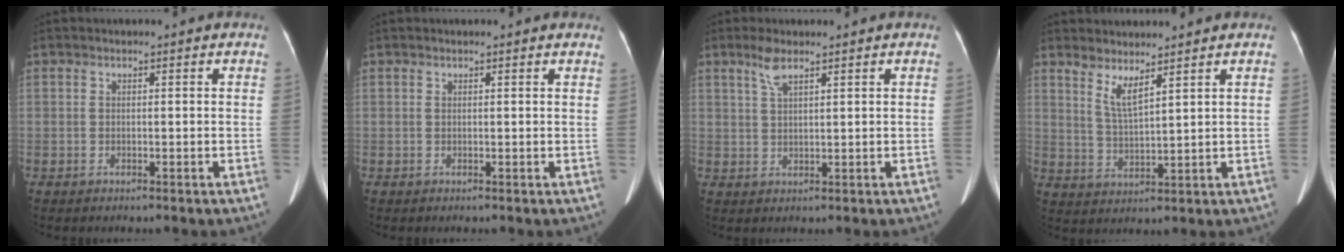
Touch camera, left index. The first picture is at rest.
{"total": 1.1, "force": [1.1, 0.2, 0.2], "torque": [-0.009, -0.009, 0.002]}
{"total": 2.9, "force": [2.0, 0.7, 2.0], "torque": [-0.047, 0.008, 0.046]}
{"total": 3.9, "force": [2.9, 0.1, 2.6], "torque": [-0.055, -0.014, 0.063]}